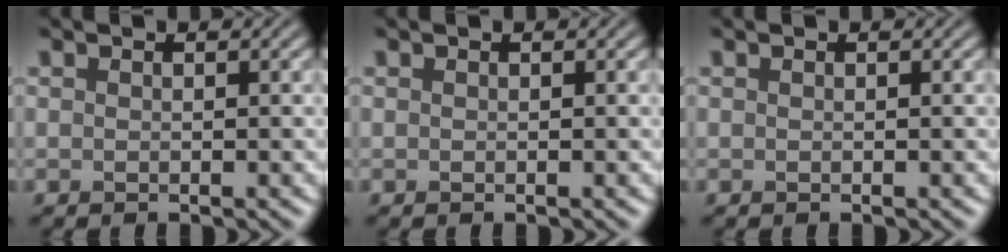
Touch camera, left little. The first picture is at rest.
{"total": 0.0}
{"total": 0.0}